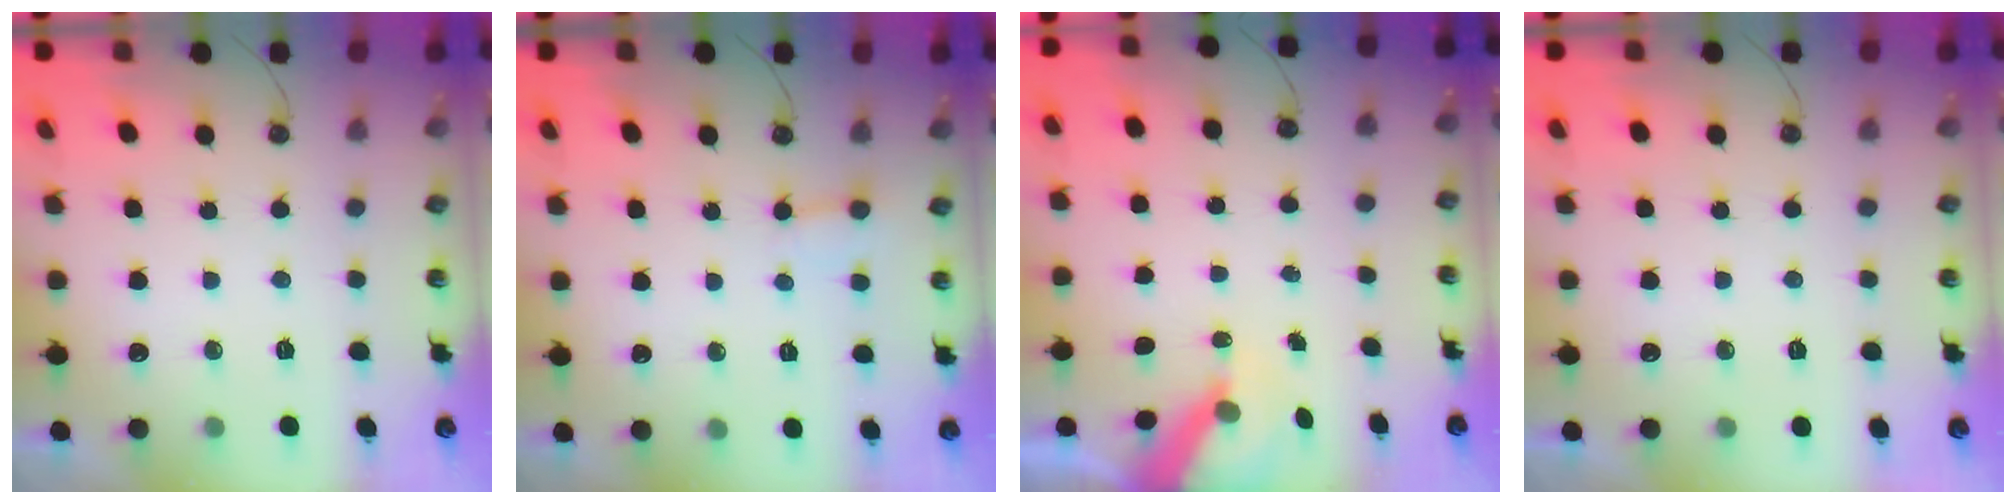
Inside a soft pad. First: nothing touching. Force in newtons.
{"total": 2.0, "press": 2.0, "slide": 0.0}
{"total": 7.5, "press": 7.5, "slide": 0.9}
{"total": 0.0}